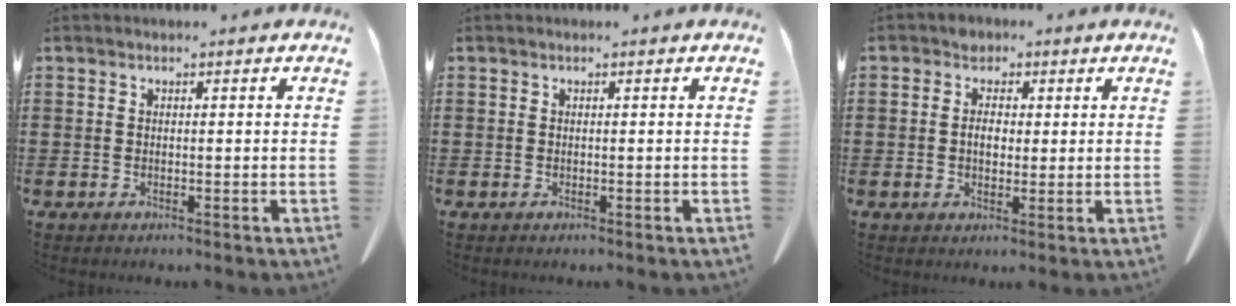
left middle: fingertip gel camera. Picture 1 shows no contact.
{"total": 0.0}
{"total": 3.2, "force": [0.8, 2.4, 1.9], "torque": [-0.029, 0.001, 0.010]}